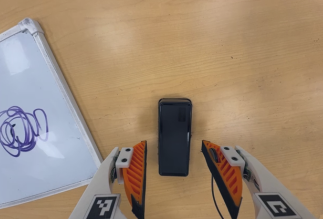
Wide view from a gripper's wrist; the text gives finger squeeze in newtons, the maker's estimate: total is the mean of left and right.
{"total": 0.0}